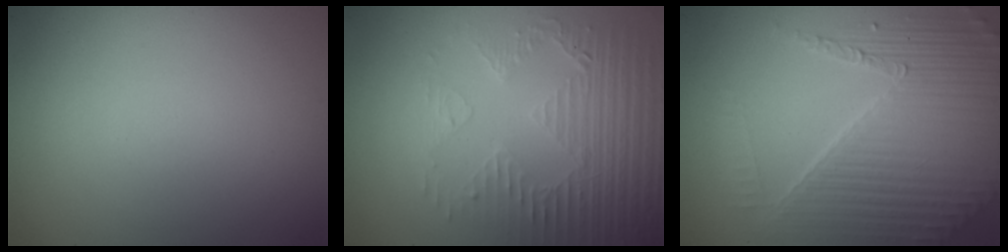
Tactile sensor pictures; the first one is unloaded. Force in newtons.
{"total": 4.2, "press": 3.2, "slide": 2.6}
{"total": 6.9, "press": 5.0, "slide": 4.8}